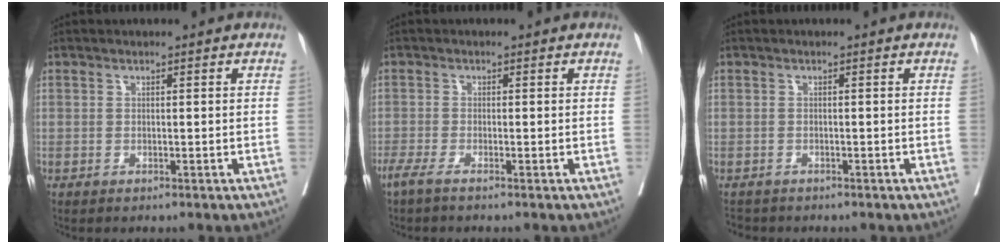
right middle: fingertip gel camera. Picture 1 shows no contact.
{"total": 2.1, "force": [-1.6, -0.1, 1.4], "torque": [-0.026, -0.004, -0.030]}
{"total": 2.5, "force": [-2.2, 1.0, 0.2], "torque": [-0.012, -0.006, -0.035]}